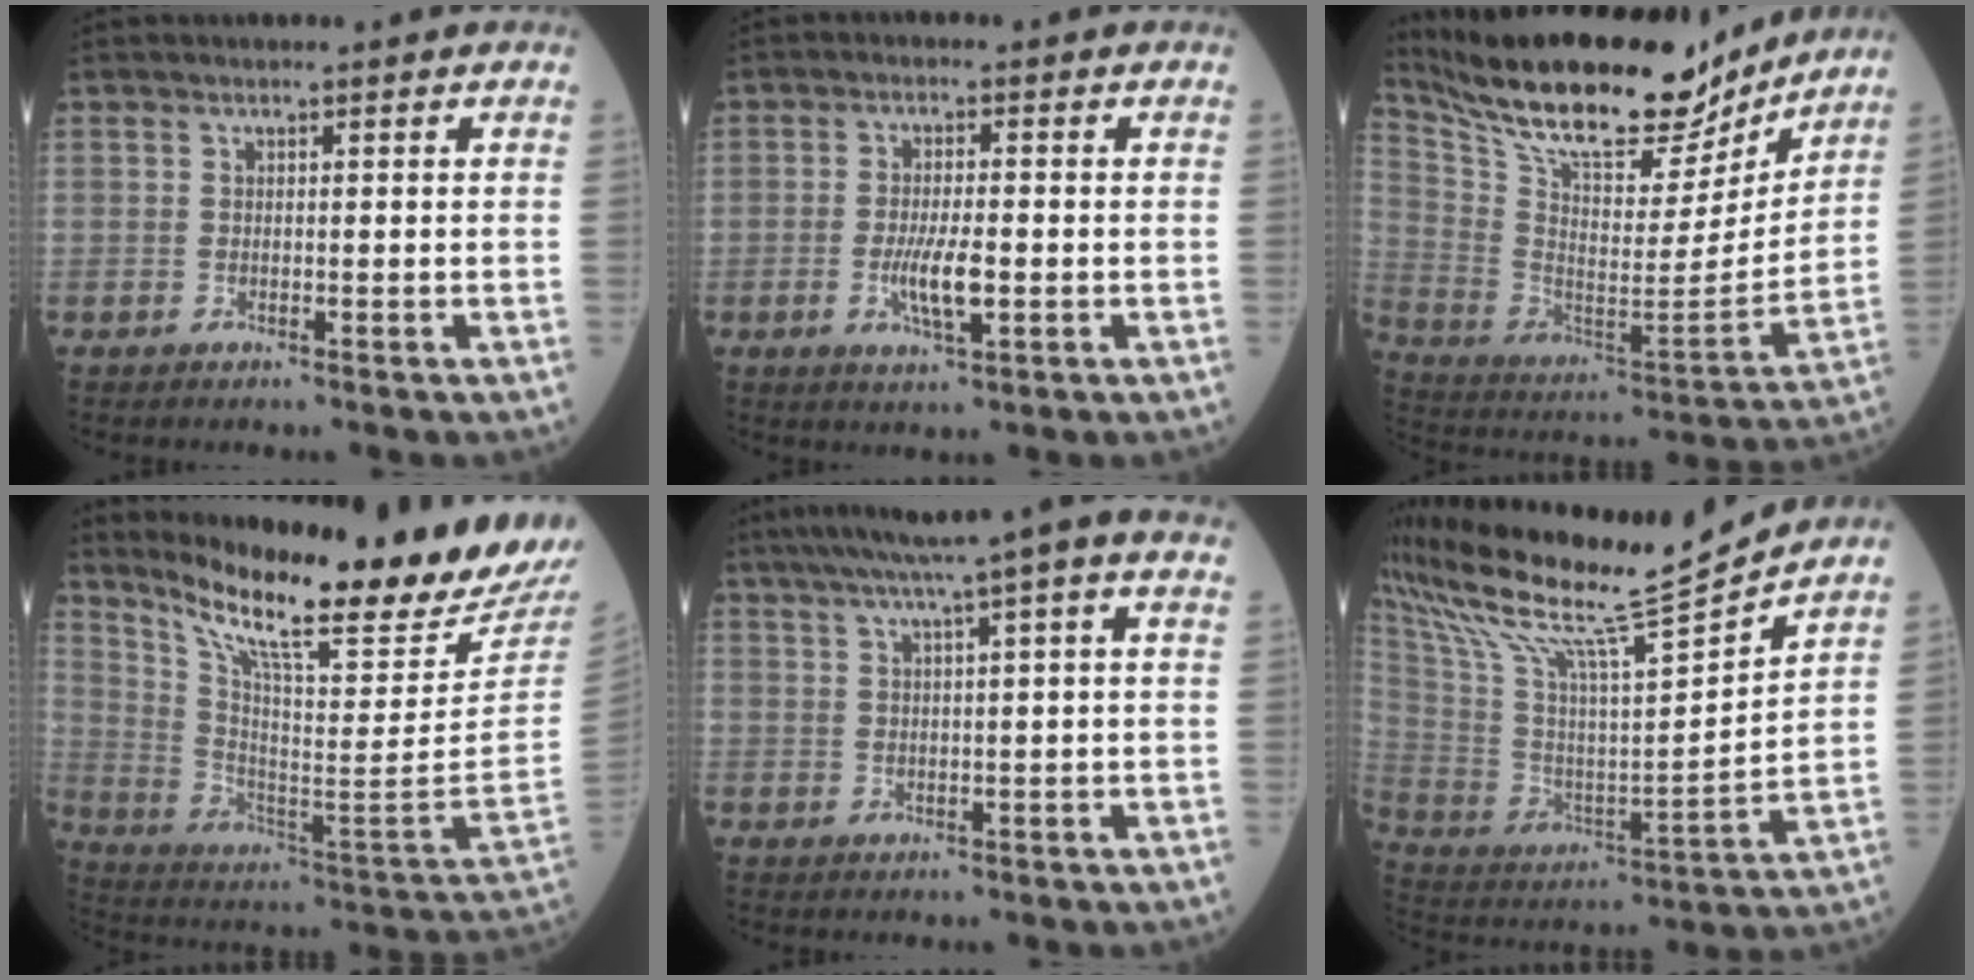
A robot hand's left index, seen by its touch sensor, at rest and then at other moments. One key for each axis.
{"total": 5.4, "fx": -1.3, "fy": 1.1, "fz": 5.1, "tx": -0.104, "ty": -0.007, "tz": -0.022}
{"total": 24.8, "fx": 21.2, "fy": 6.3, "fz": 11.2, "tx": -0.211, "ty": -0.006, "tz": 0.339}
{"total": 21.3, "fx": 18.9, "fy": -1.1, "fz": 9.8, "tx": -0.177, "ty": -0.102, "tz": 0.289}
{"total": 8.5, "fx": 5.7, "fy": -0.9, "fz": 6.3, "tx": -0.097, "ty": 0.035, "tz": 0.078}
{"total": 19.4, "fx": 17.3, "fy": -1.4, "fz": 8.7, "tx": -0.183, "ty": -0.033, "tz": 0.300}